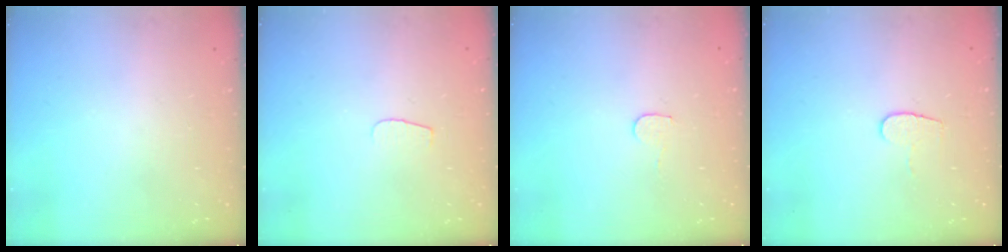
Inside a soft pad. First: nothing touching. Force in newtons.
{"total": 4.0, "press": 4.0, "slide": 0.4}
{"total": 4.5, "press": 4.5, "slide": 0.4}
{"total": 5.0, "press": 5.0, "slide": 0.5}